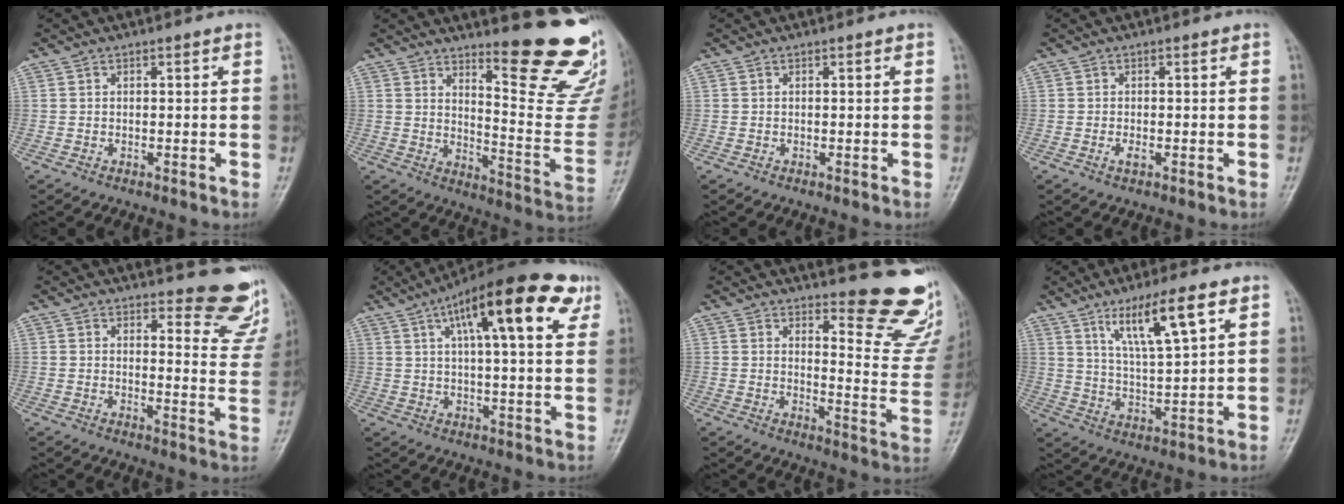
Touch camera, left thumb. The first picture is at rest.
{"total": 19.2, "force": [14.5, 3.4, 12.1], "torque": [-0.126, -0.154, 0.197]}
{"total": 0.0}
{"total": 1.2, "force": [-0.3, 0.6, 1.0], "torque": [-0.018, -0.002, -0.006]}
{"total": 11.0, "force": [9.5, 3.6, 4.3], "torque": [-0.016, -0.085, 0.092]}
{"total": 20.0, "force": [9.4, 5.8, 16.7], "torque": [-0.235, 0.001, 0.135]}
{"total": 14.1, "force": [11.8, 3.2, 7.0], "torque": [-0.051, -0.130, 0.141]}
{"total": 11.0, "force": [6.1, 1.9, 9.0], "torque": [-0.159, -0.030, 0.116]}